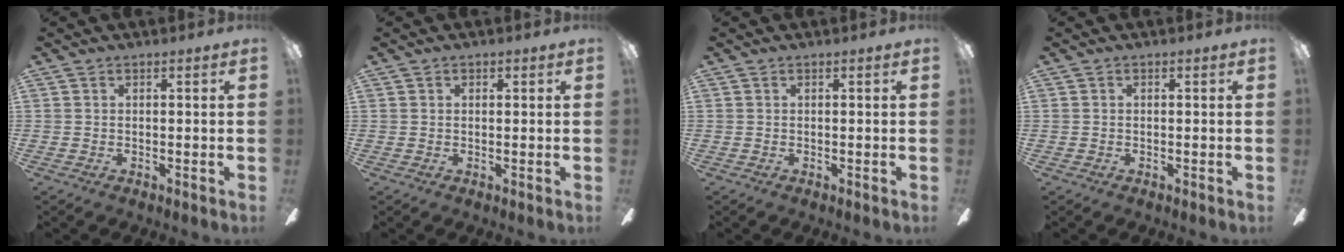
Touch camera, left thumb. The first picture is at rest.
{"total": 0.5, "force": [0.3, 0.5, 0.1], "torque": [0.005, 0.000, 0.003]}
{"total": 0.0}
{"total": 0.0}